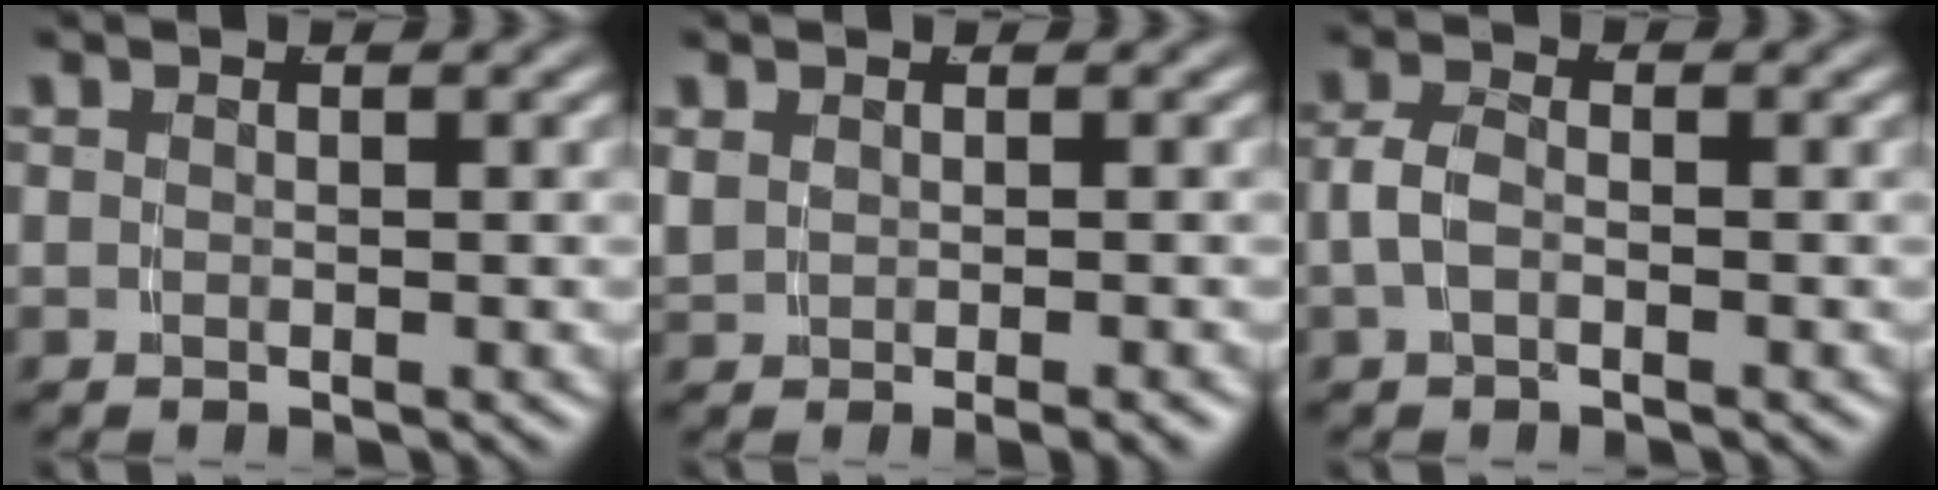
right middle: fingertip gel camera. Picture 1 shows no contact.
{"total": 1.3, "force": [-0.1, 0.5, 1.2], "torque": [-0.022, -0.005, 0.010]}
{"total": 2.2, "force": [-0.4, 1.3, 1.7], "torque": [-0.043, -0.004, -0.006]}